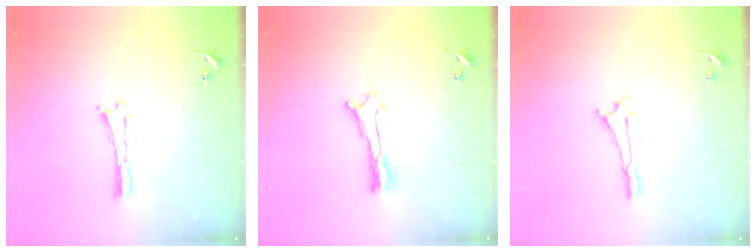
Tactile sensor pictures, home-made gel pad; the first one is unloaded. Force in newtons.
{"total": 1.2, "press": 1.2, "slide": 0.2}
{"total": 1.0, "press": 1.0, "slide": 0.1}